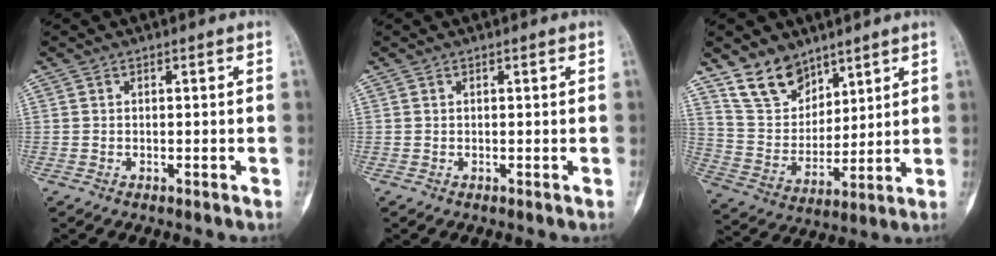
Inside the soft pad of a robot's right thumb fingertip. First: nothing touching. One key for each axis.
{"total": 0.0}
{"total": 11.4, "fx": 8.3, "fy": 7.0, "fz": 3.7, "tx": -0.035, "ty": -0.053, "tz": 0.173}